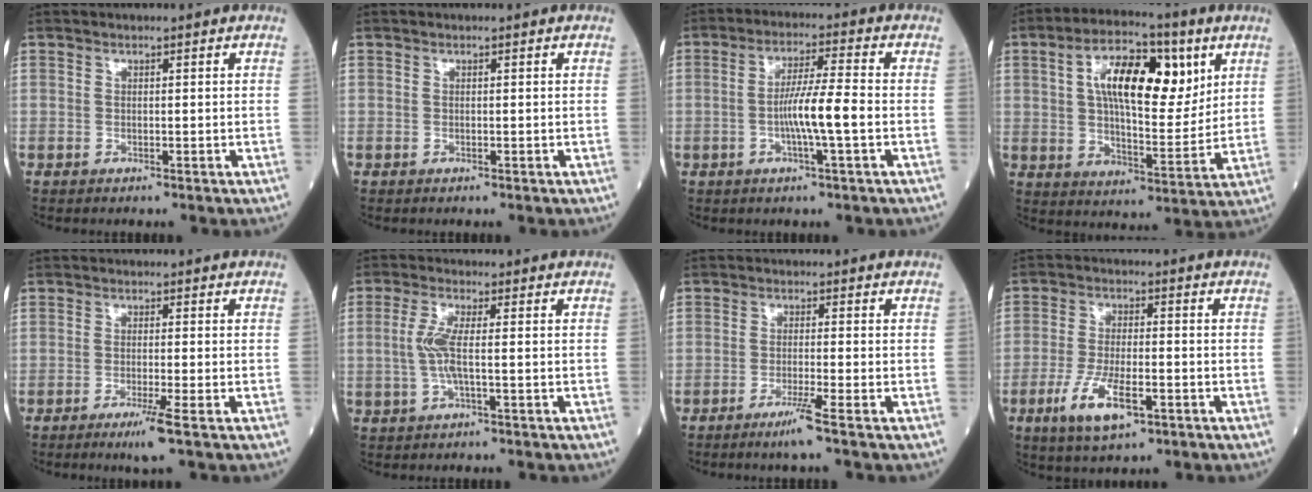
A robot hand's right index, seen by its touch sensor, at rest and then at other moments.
{"total": 0.0}
{"total": 7.2, "force": [-1.5, -0.3, 7.0], "torque": [-0.130, 0.001, -0.030]}
{"total": 15.5, "force": [5.5, 5.8, 13.3], "torque": [-0.224, 0.021, 0.087]}
{"total": 3.5, "force": [-2.0, -0.8, 2.8], "torque": [-0.052, -0.013, -0.038]}
{"total": 4.3, "force": [-0.2, 0.5, 4.2], "torque": [-0.099, -0.001, -0.007]}
{"total": 3.6, "force": [-2.3, -1.1, 2.5], "torque": [-0.052, -0.010, -0.048]}
{"total": 8.1, "force": [-3.7, 2.4, 6.8], "torque": [-0.139, -0.013, -0.063]}